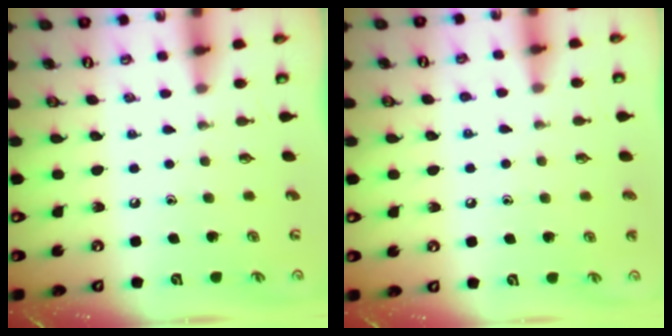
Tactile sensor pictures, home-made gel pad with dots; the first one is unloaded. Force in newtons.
{"total": 6.3, "press": 6.3, "slide": 0.9}